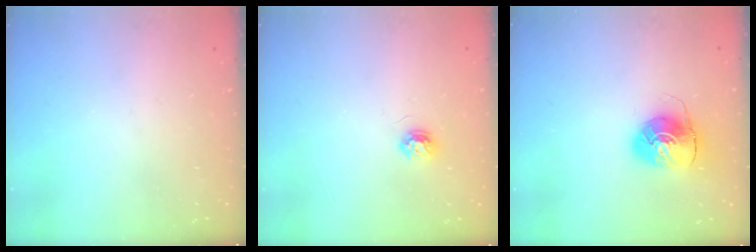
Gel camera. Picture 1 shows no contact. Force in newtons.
{"total": 4.5, "press": 4.4, "slide": 0.5}
{"total": 8.5, "press": 8.5, "slide": 0.1}